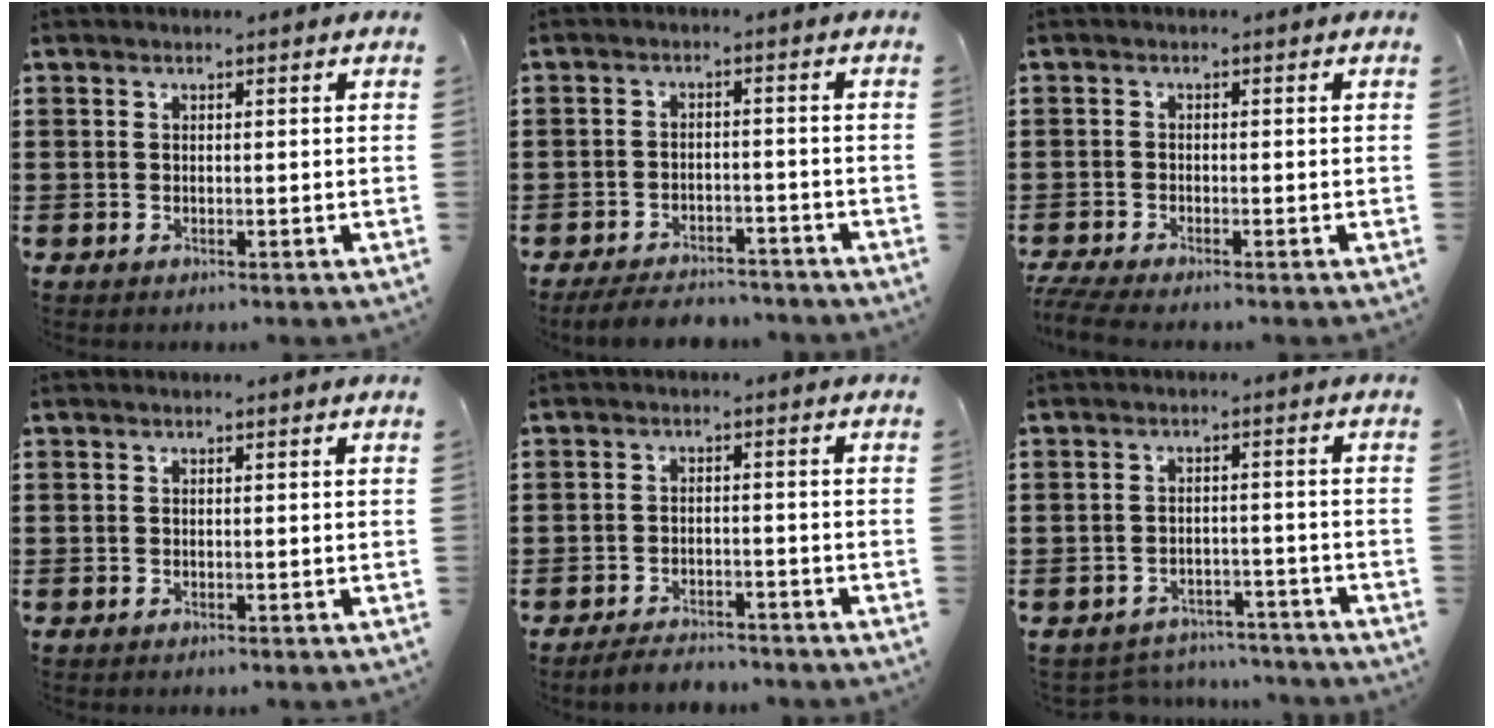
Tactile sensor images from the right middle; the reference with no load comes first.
{"total": 4.0, "force": [-3.9, 0.7, 0.8], "torque": [-0.021, 0.004, -0.081]}
{"total": 2.1, "force": [-1.8, 0.0, 1.0], "torque": [-0.031, -0.005, -0.041]}
{"total": 0.0}
{"total": 3.0, "force": [-2.9, 0.5, 0.5], "torque": [-0.013, 0.002, -0.060]}
{"total": 3.6, "force": [-3.6, 0.5, 0.0], "torque": [-0.007, 0.001, -0.076]}